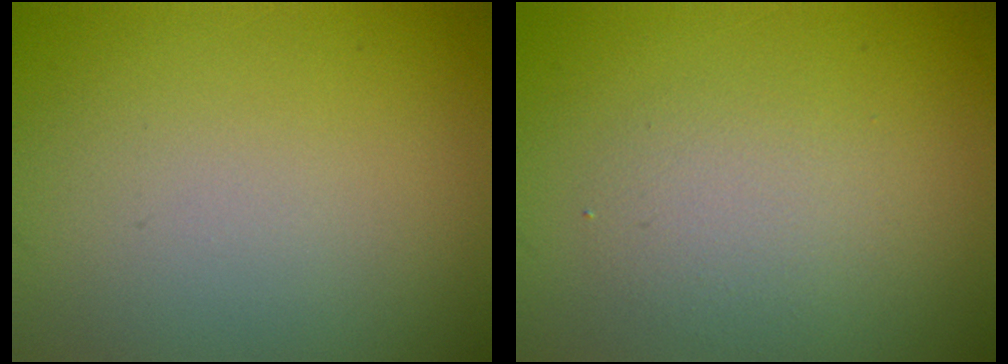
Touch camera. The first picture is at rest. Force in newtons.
{"total": 2.4, "press": 2.4, "slide": 0.1}